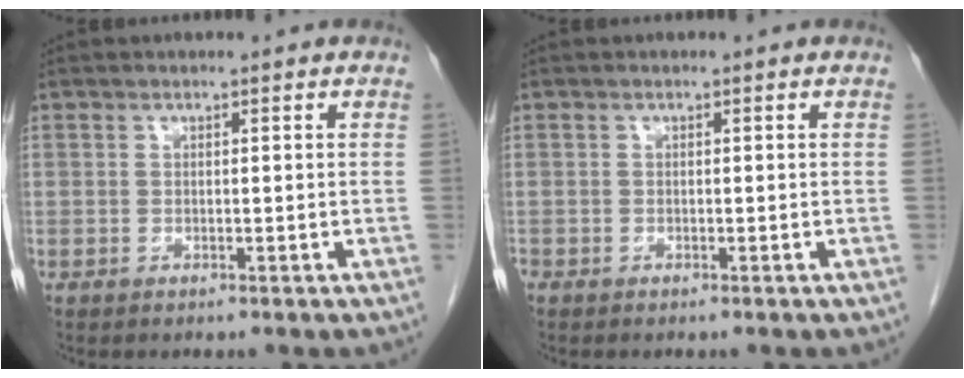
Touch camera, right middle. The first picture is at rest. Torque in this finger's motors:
{"motor_torque": [-0.04, 0.00, 0.00, 0.02]}